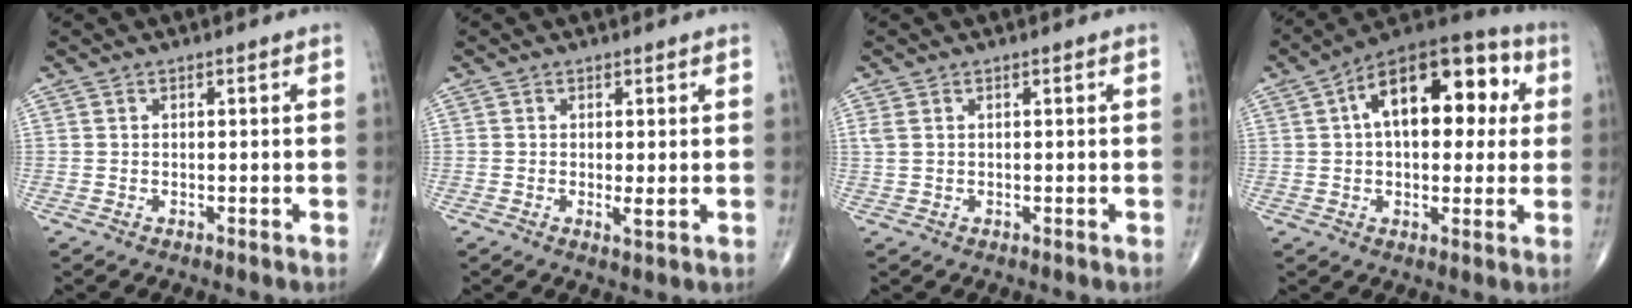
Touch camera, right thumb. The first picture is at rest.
{"total": 1.5, "force": [0.0, 0.4, 1.5], "torque": [-0.028, -0.006, 0.000]}
{"total": 1.6, "force": [0.5, 0.9, 1.2], "torque": [-0.038, 0.009, 0.017]}
{"total": 19.6, "force": [4.4, 10.5, 15.9], "torque": [-0.200, 0.029, 0.054]}